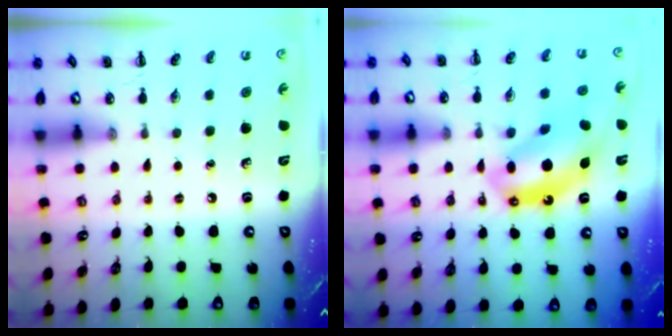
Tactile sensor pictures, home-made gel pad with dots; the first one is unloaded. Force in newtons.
{"total": 12.1, "press": 11.6, "slide": 3.4}